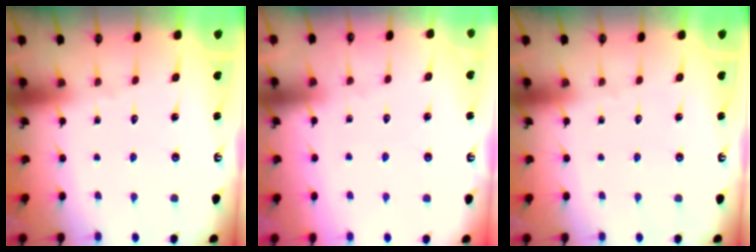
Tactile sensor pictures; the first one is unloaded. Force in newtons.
{"total": 3.2, "press": 3.2, "slide": 0.5}
{"total": 0.0}